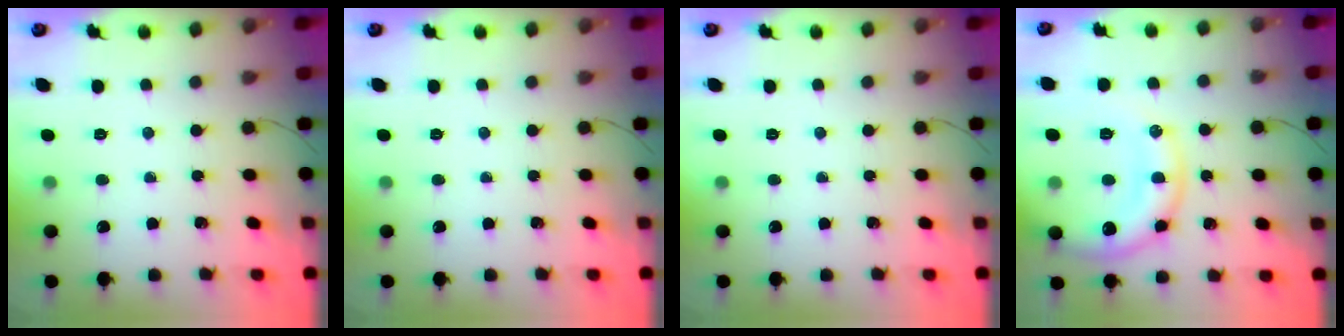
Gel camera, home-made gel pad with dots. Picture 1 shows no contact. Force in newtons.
{"total": 0.0}
{"total": 0.0}
{"total": 15.7, "press": 15.6, "slide": 1.9}